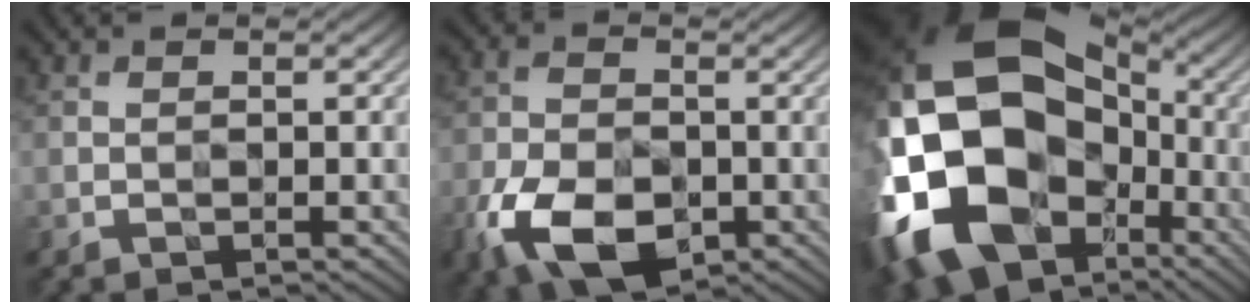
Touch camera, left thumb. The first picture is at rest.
{"total": 11.2, "force": [-4.7, 6.8, 7.6], "torque": [-0.175, -0.032, -0.090]}
{"total": 24.2, "force": [-3.2, 18.2, 15.5], "torque": [-0.360, -0.026, -0.075]}